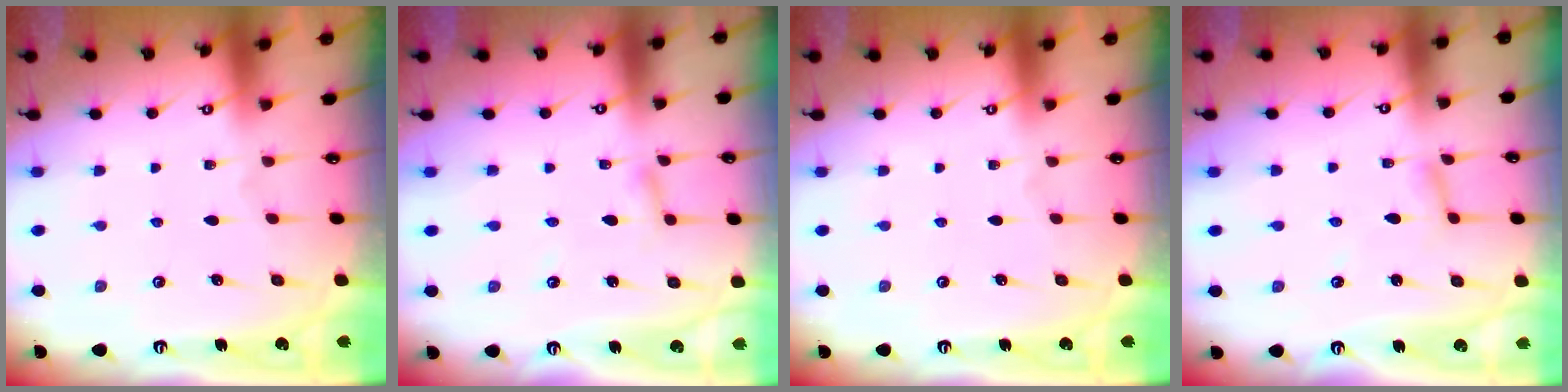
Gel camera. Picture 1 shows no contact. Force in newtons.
{"total": 2.7, "press": 2.7, "slide": 0.3}
{"total": 0.0}
{"total": 3.1, "press": 3.1, "slide": 0.2}